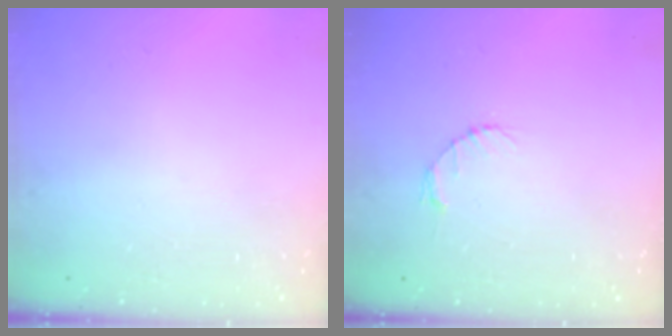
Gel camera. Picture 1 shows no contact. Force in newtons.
{"total": 2.7, "press": 2.7, "slide": 0.4}